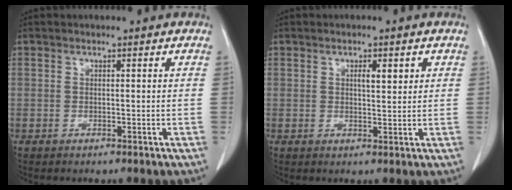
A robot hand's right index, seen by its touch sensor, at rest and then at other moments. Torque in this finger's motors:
{"motor_torque": [0.05, 0.03, 0.00, 0.03]}